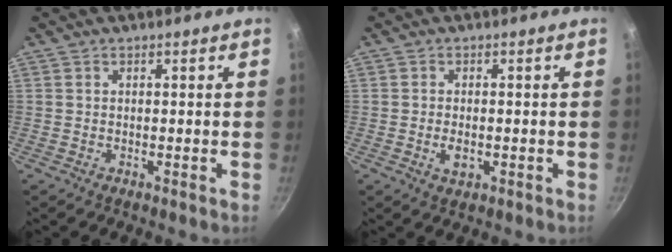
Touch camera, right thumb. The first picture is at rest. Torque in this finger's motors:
{"motor_torque": [-0.49, -0.08, -0.14, 0.16, -0.02]}